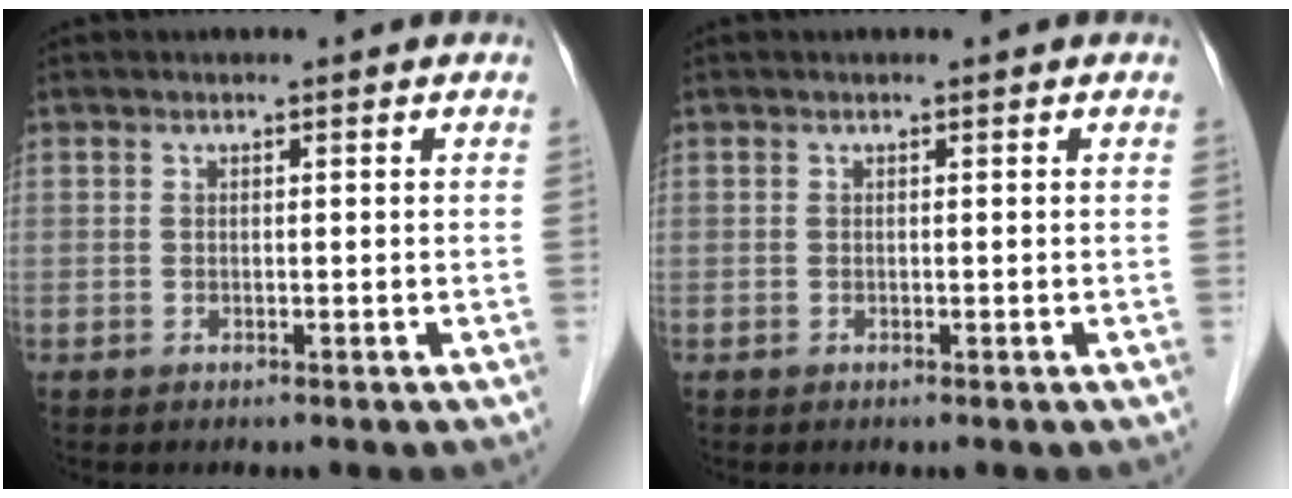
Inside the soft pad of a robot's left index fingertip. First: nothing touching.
{"total": 0.0}